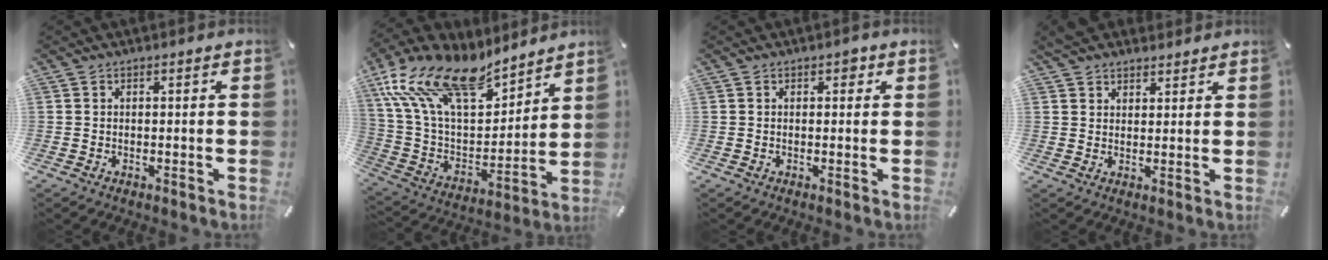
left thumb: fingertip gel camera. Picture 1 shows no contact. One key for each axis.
{"total": 21.6, "fx": 15.2, "fy": 10.4, "fz": 11.3, "tx": -0.250, "ty": -0.106, "tz": 0.273}
{"total": 1.6, "fx": 0.4, "fy": 1.1, "fz": 1.1, "tx": -0.017, "ty": 0.004, "tz": 0.004}
{"total": 4.0, "fx": 3.2, "fy": 2.3, "fz": 0.3, "tx": -0.007, "ty": -0.010, "tz": 0.060}